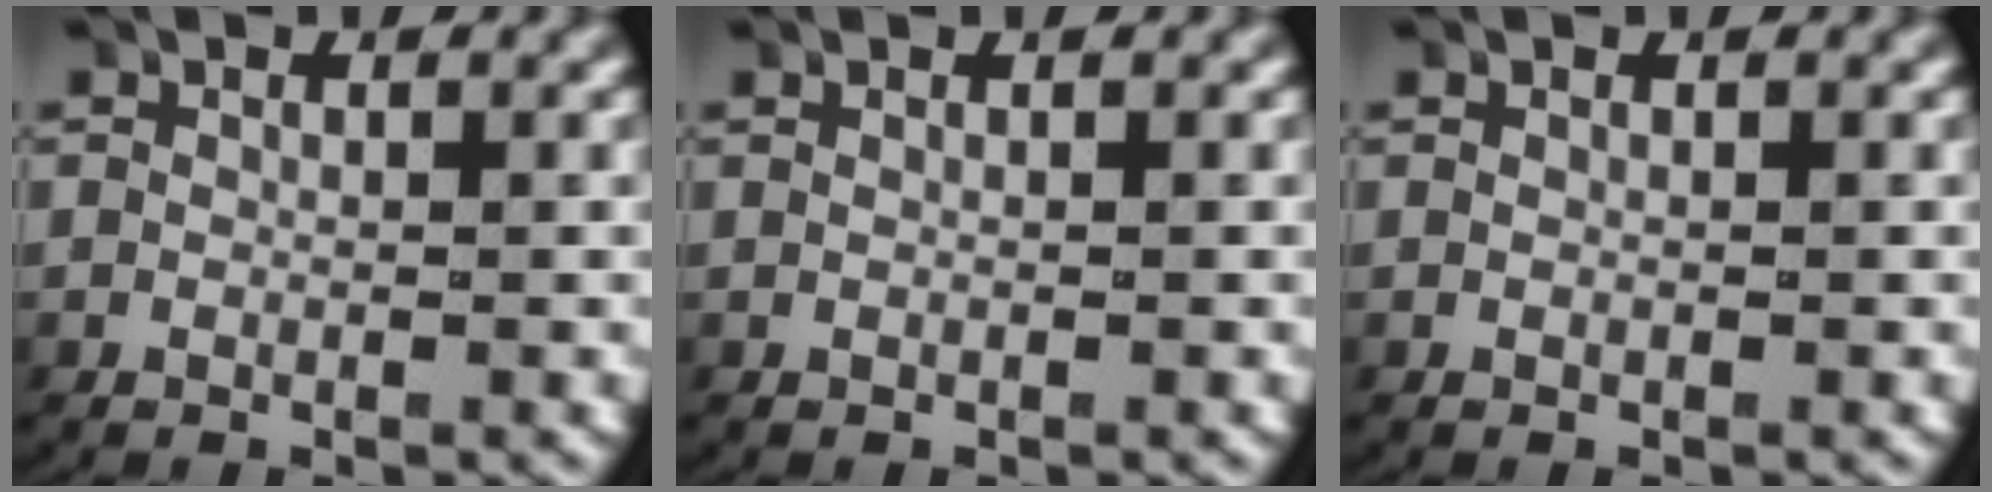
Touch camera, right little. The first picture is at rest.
{"total": 0.6, "force": [-0.1, -0.5, -0.3], "torque": [0.004, 0.000, -0.001]}
{"total": 0.0}